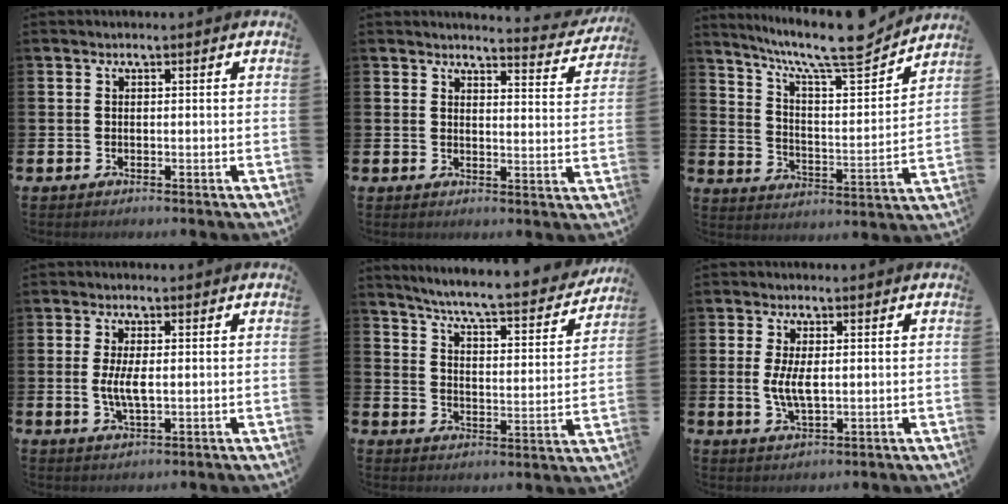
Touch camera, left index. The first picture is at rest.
{"total": 3.6, "force": [3.6, 0.1, 0.3], "torque": [0.004, -0.035, 0.057]}
{"total": 10.6, "force": [9.2, 1.6, 5.1], "torque": [-0.110, -0.064, 0.153]}
{"total": 3.7, "force": [0.2, 1.4, 3.5], "torque": [-0.063, 0.003, 0.002]}
{"total": 6.8, "force": [6.3, 0.2, 2.6], "torque": [-0.070, -0.055, 0.099]}
{"total": 4.3, "force": [0.6, 1.6, 3.9], "torque": [-0.073, 0.004, 0.007]}